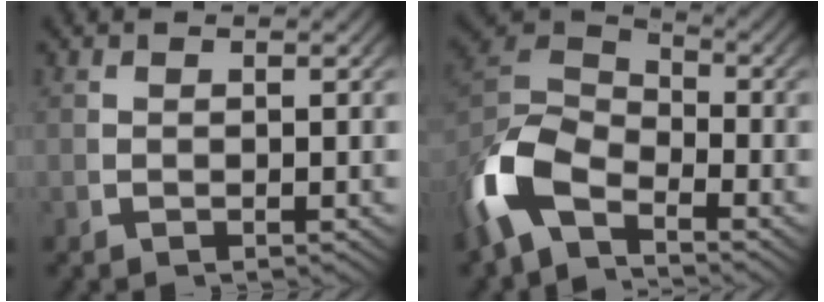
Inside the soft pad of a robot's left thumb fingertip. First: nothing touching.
{"total": 8.6, "force": [-2.0, 6.0, 5.8], "torque": [-0.133, -0.007, -0.038]}